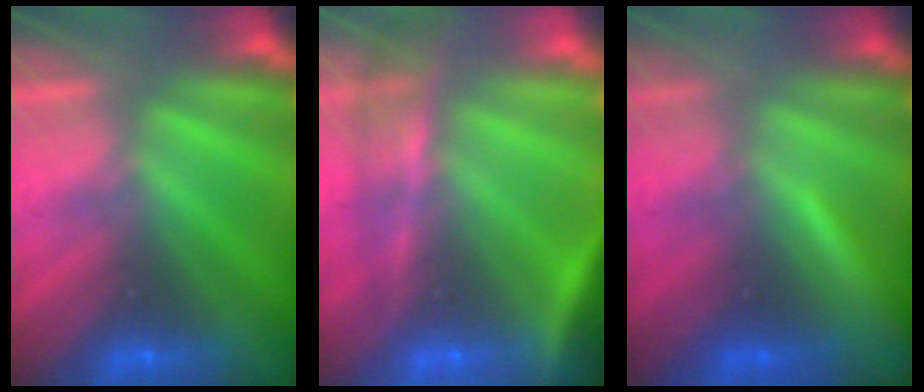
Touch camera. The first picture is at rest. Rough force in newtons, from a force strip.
{"total": 7.6}
{"total": 1.7}